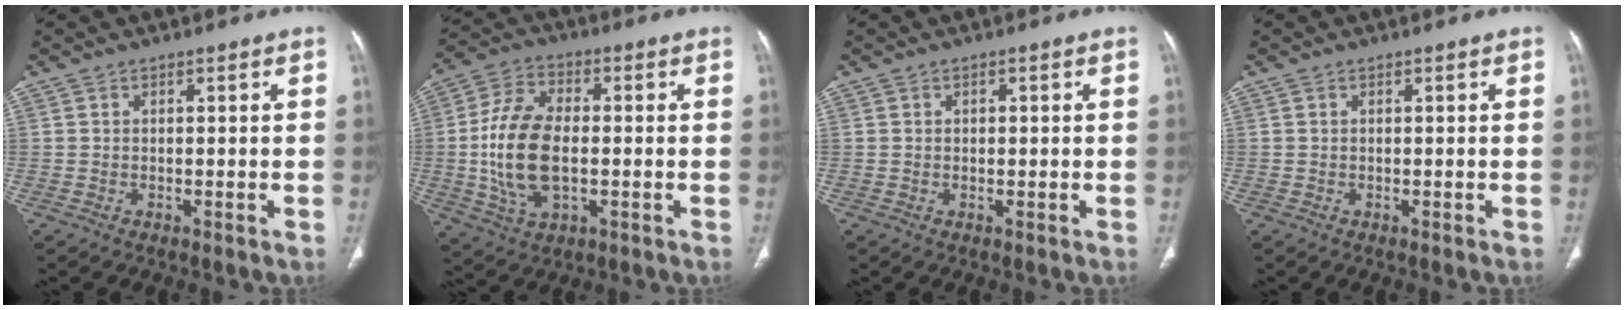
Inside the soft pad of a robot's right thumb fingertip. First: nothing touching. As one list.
[{"total": 14.9, "force": [-1.1, 8.4, 12.2], "torque": [-0.245, 0.009, -0.018]}, {"total": 0.5, "force": [0.1, 0.4, 0.4], "torque": [-0.006, 0.001, 0.001]}, {"total": 0.0}]